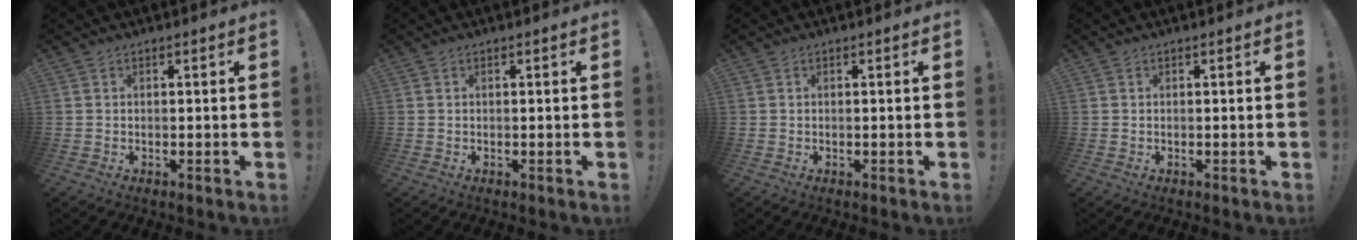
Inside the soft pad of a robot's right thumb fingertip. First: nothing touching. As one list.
[{"total": 0.0}, {"total": 0.0}, {"total": 0.0}]